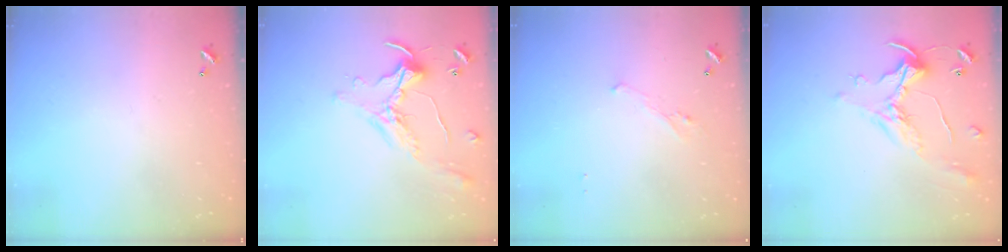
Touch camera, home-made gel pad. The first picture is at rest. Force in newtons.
{"total": 0.7, "press": 0.5, "slide": 0.4}
{"total": 0.8, "press": 0.4, "slide": 0.7}
{"total": 1.1, "press": 0.8, "slide": 0.9}